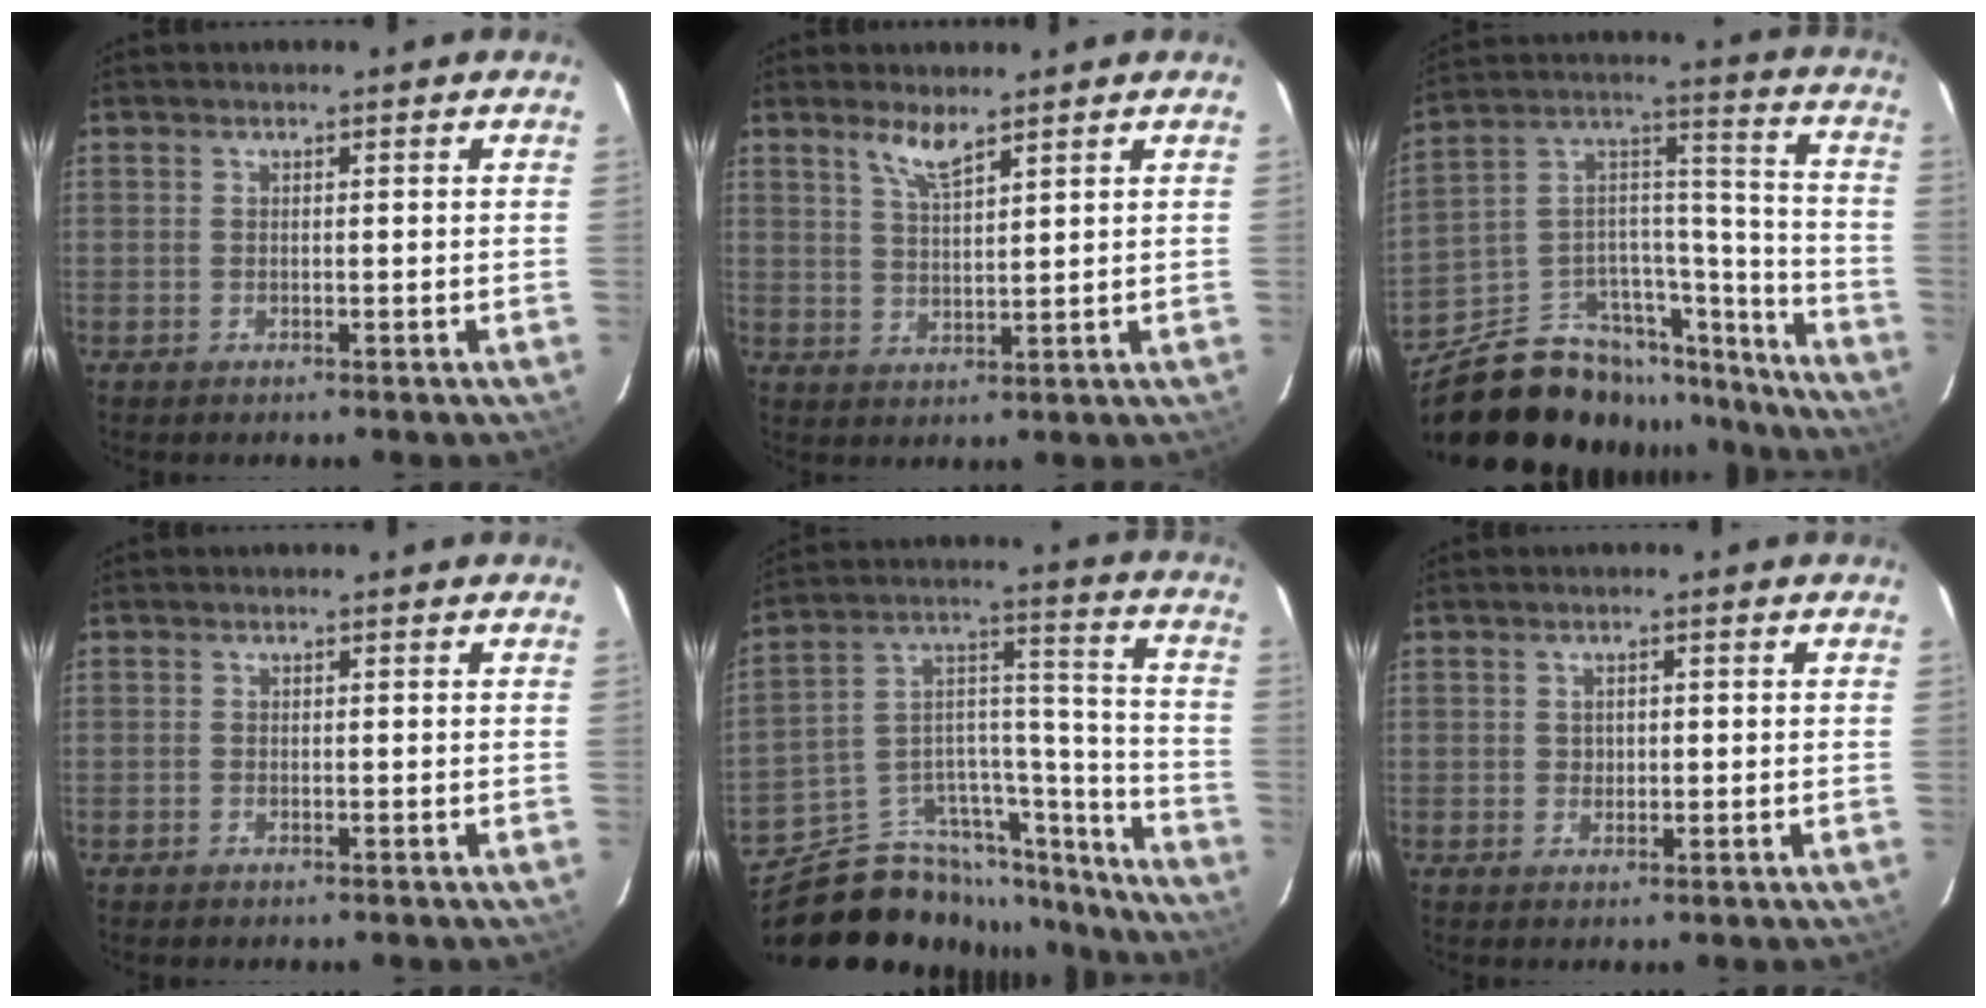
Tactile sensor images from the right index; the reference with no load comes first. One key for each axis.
{"total": 4.4, "fx": 3.4, "fy": 0.7, "fz": 2.7, "tx": -0.054, "ty": -0.001, "tz": 0.067}
{"total": 28.8, "fx": -21.7, "fy": 14.2, "fz": 12.6, "tx": -0.230, "ty": 0.075, "tz": -0.312}
{"total": 0.0}
{"total": 24.5, "fx": -19.4, "fy": 12.0, "fz": 8.9, "tx": -0.150, "ty": 0.087, "tz": -0.273}
{"total": 1.5, "fx": 0.0, "fy": 1.4, "fz": 0.5, "tx": -0.006, "ty": 0.004, "tz": 0.000}